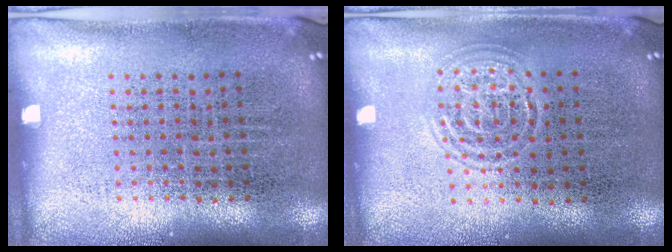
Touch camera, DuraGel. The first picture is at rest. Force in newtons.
{"total": 1.4, "press": 1.3, "slide": 0.3}